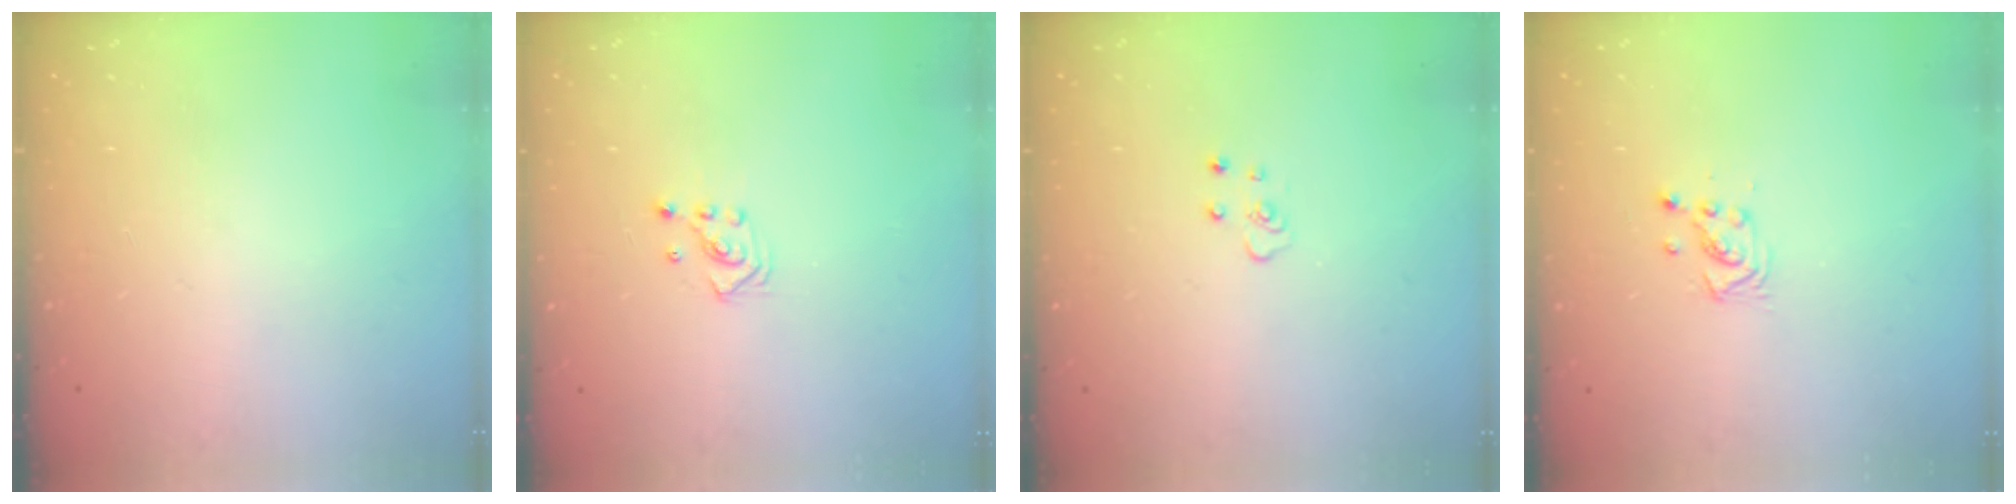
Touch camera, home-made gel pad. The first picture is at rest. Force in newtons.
{"total": 2.8, "press": 2.8, "slide": 0.3}
{"total": 4.4, "press": 4.3, "slide": 0.3}
{"total": 3.0, "press": 2.9, "slide": 0.5}